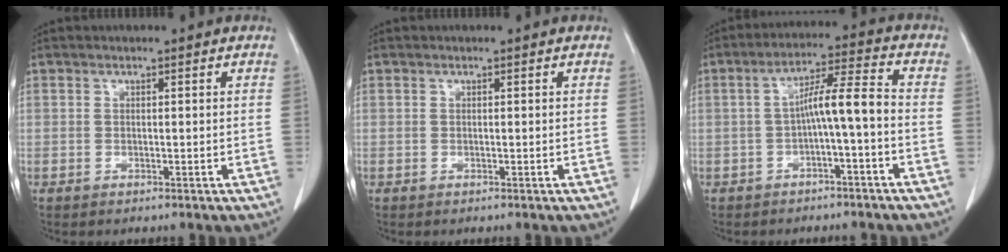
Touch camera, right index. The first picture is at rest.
{"total": 0.0}
{"total": 6.9, "force": [-1.5, 0.1, 6.7], "torque": [-0.115, 0.028, -0.024]}